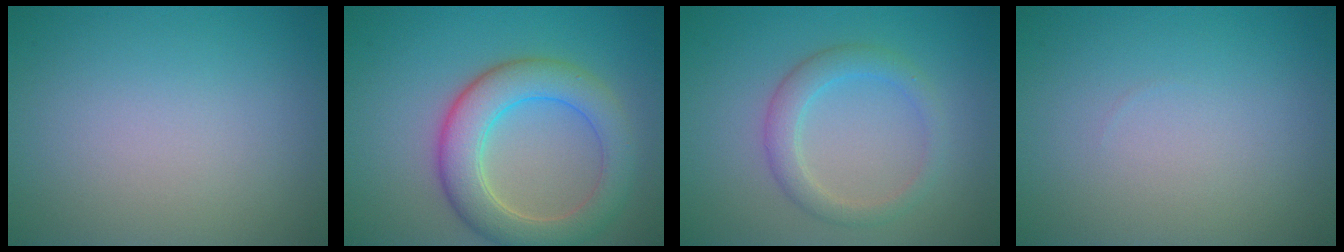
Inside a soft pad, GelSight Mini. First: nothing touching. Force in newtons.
{"total": 6.4, "press": 6.4, "slide": 0.5}
{"total": 2.8, "press": 2.8, "slide": 0.1}
{"total": 0.0}